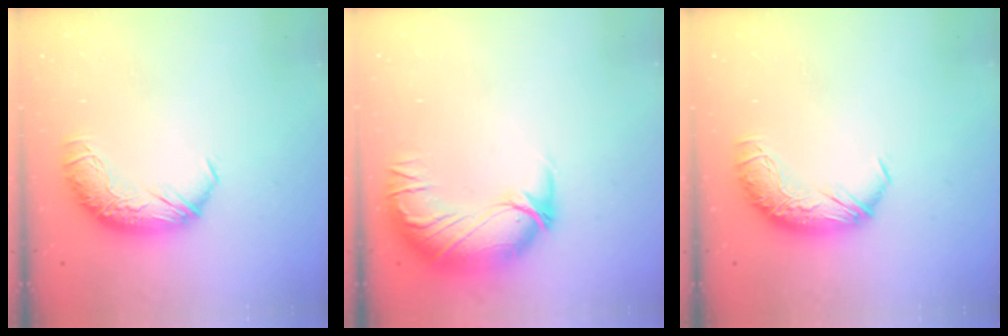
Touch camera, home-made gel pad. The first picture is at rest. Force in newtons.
{"total": 2.6, "press": 0.7, "slide": 2.5}
{"total": 0.0}